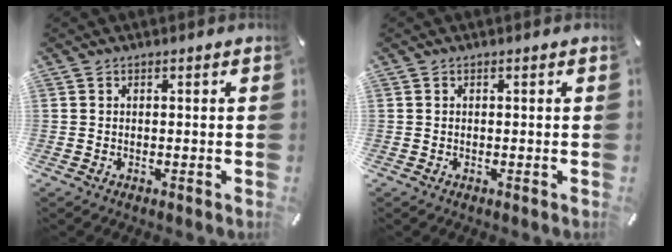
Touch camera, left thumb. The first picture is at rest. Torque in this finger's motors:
{"motor_torque": [-0.04, -0.03, 0.01, 0.02, 0.03]}